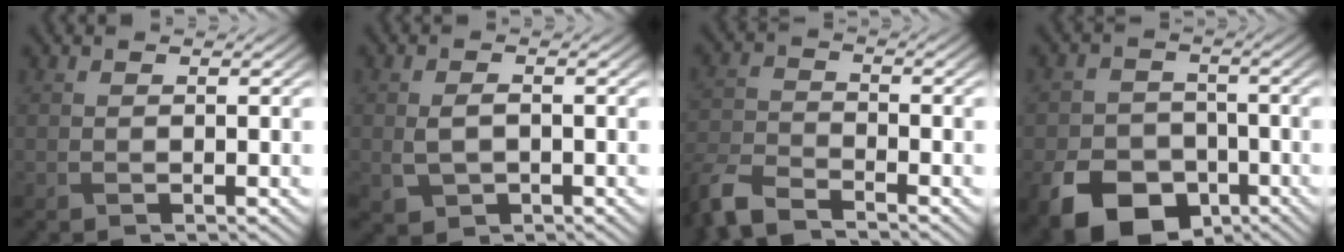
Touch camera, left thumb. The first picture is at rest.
{"total": 2.8, "force": [-0.3, 1.9, 2.1], "torque": [-0.051, -0.007, -0.001]}
{"total": 6.0, "force": [-5.3, 1.6, 2.4], "torque": [-0.056, -0.012, -0.119]}
{"total": 10.0, "force": [-5.1, 7.1, 4.9], "torque": [-0.107, -0.030, -0.094]}